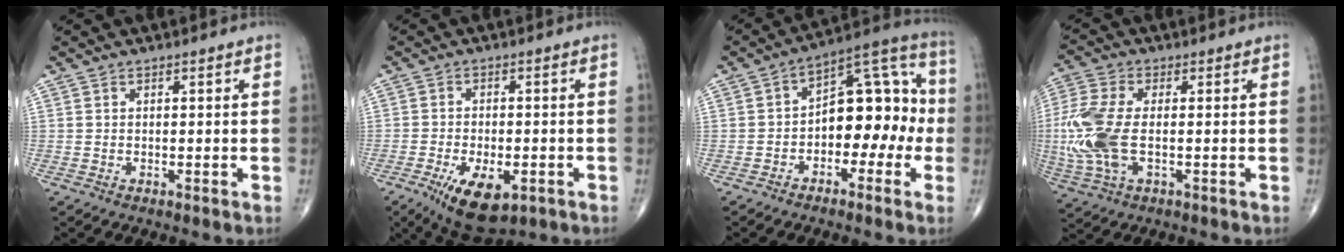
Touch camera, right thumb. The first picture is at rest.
{"total": 10.4, "force": [-4.7, 4.8, 7.9], "torque": [-0.129, 0.000, -0.067]}
{"total": 14.0, "force": [-2.4, 8.5, 10.9], "torque": [-0.111, 0.053, -0.045]}
{"total": 12.7, "force": [-1.2, 6.5, 10.8], "torque": [-0.277, 0.000, -0.020]}